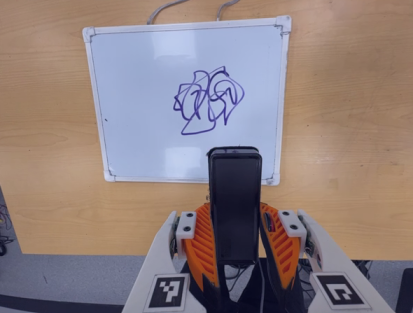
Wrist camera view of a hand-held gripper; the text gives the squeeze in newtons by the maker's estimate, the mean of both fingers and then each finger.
{"total": 5.5, "left": 3.8, "right": 7.1}